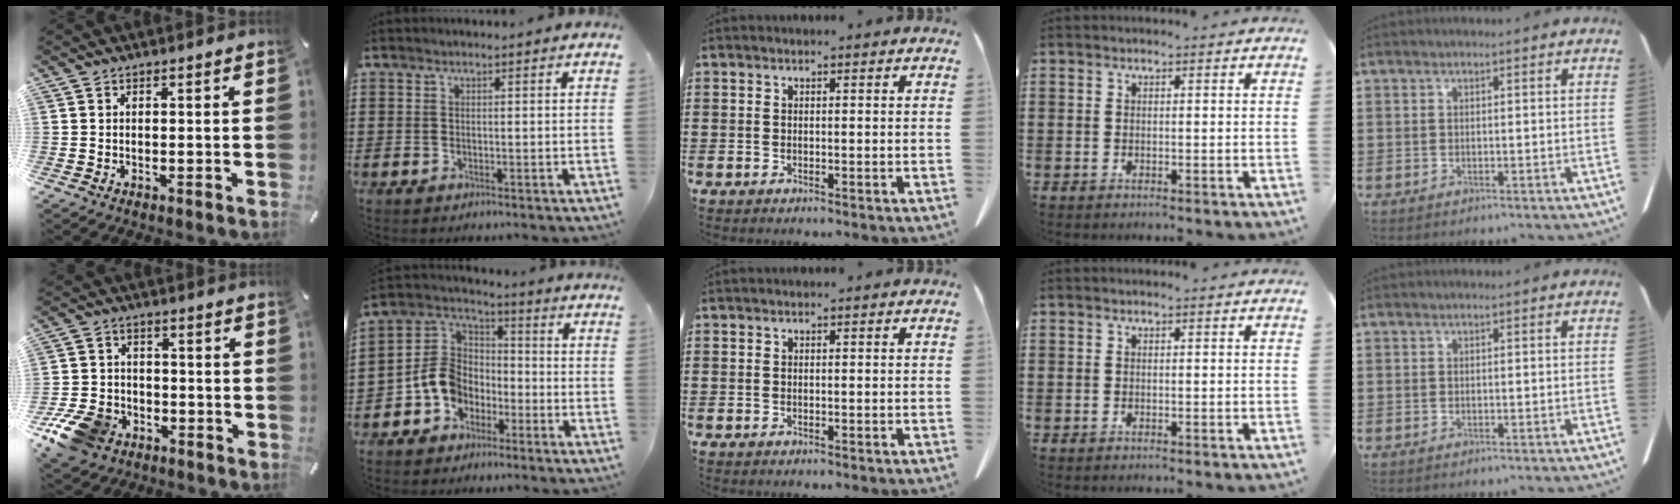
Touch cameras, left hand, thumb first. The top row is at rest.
{"thumb": {"total": 11.6, "force": [-6.3, 8.3, 4.9], "torque": [-0.098, 0.042, -0.114]}, "index": {"total": 7.7, "force": [-3.0, 6.1, 3.6], "torque": [-0.114, 0.009, -0.068]}}